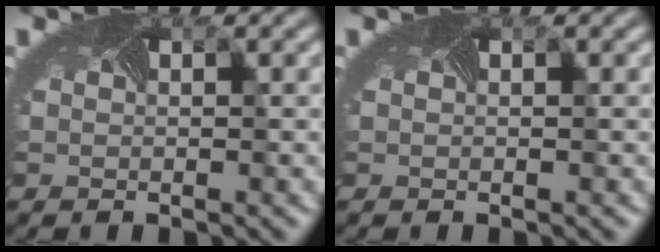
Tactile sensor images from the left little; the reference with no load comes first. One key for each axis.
{"total": 0.0}